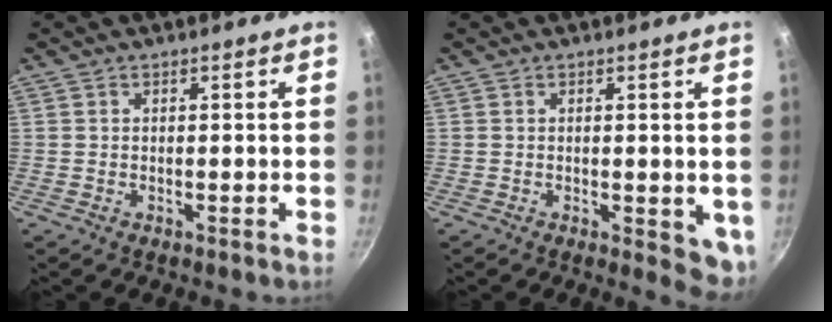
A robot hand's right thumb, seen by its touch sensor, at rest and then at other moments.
{"total": 5.2, "force": [-0.3, 2.1, 4.8], "torque": [-0.052, -0.014, -0.002]}